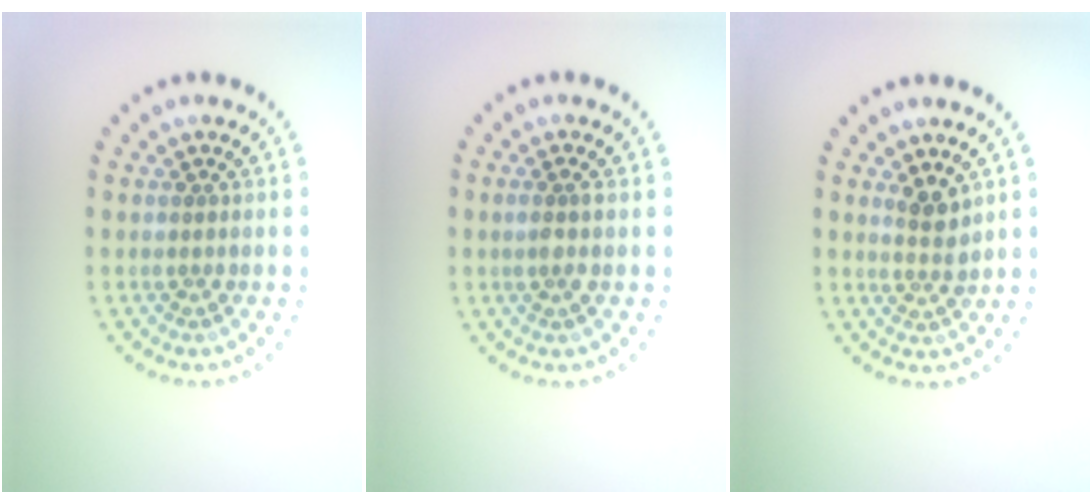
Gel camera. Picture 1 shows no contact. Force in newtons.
{"total": 1.4, "press": 1.2, "slide": 0.8}
{"total": 1.9, "press": 1.5, "slide": 1.1}